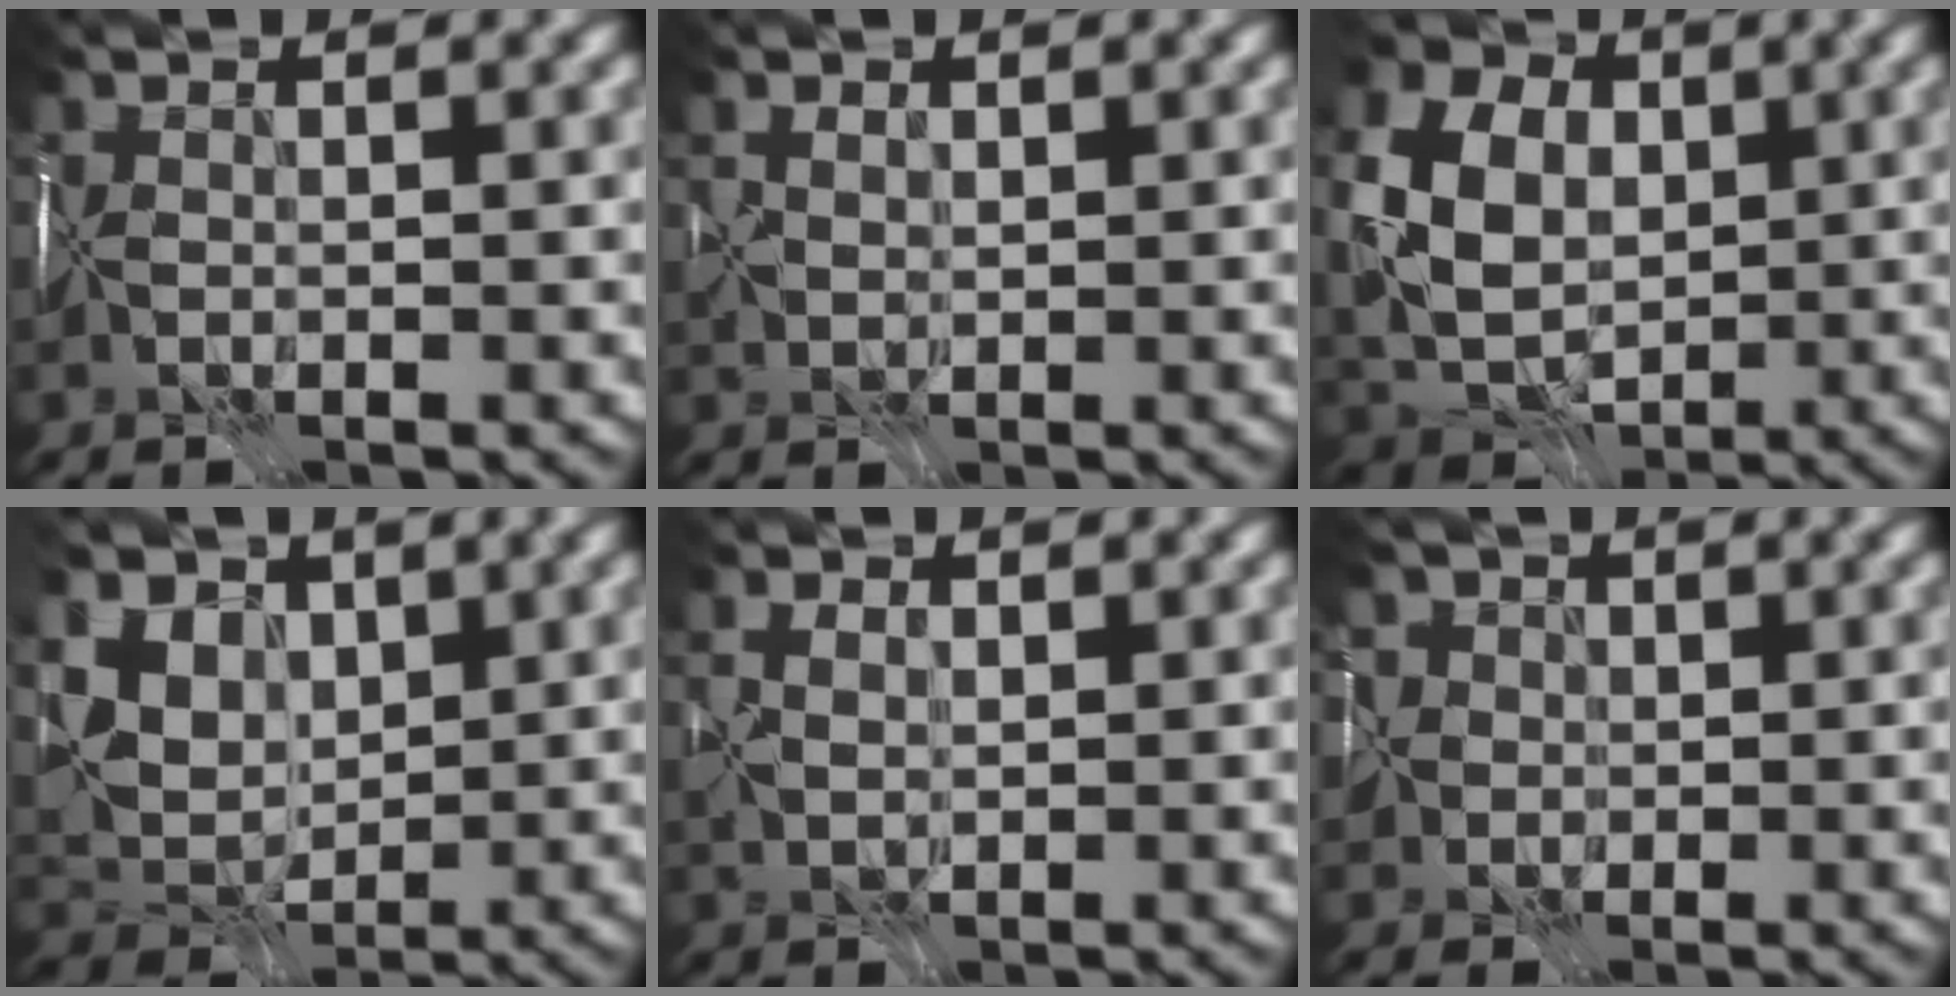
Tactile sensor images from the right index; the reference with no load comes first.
{"total": 0.9, "force": [0.8, 0.4, -0.1], "torque": [0.003, 0.005, 0.017]}
{"total": 8.9, "force": [0.9, 6.8, 5.6], "torque": [-0.142, 0.004, 0.013]}
{"total": 6.7, "force": [3.4, 5.2, 2.6], "torque": [-0.072, 0.013, 0.057]}
{"total": 1.7, "force": [0.8, 1.3, 0.8], "torque": [-0.016, 0.014, 0.016]}
{"total": 7.3, "force": [3.1, 6.1, 2.5], "torque": [-0.043, 0.039, 0.011]}